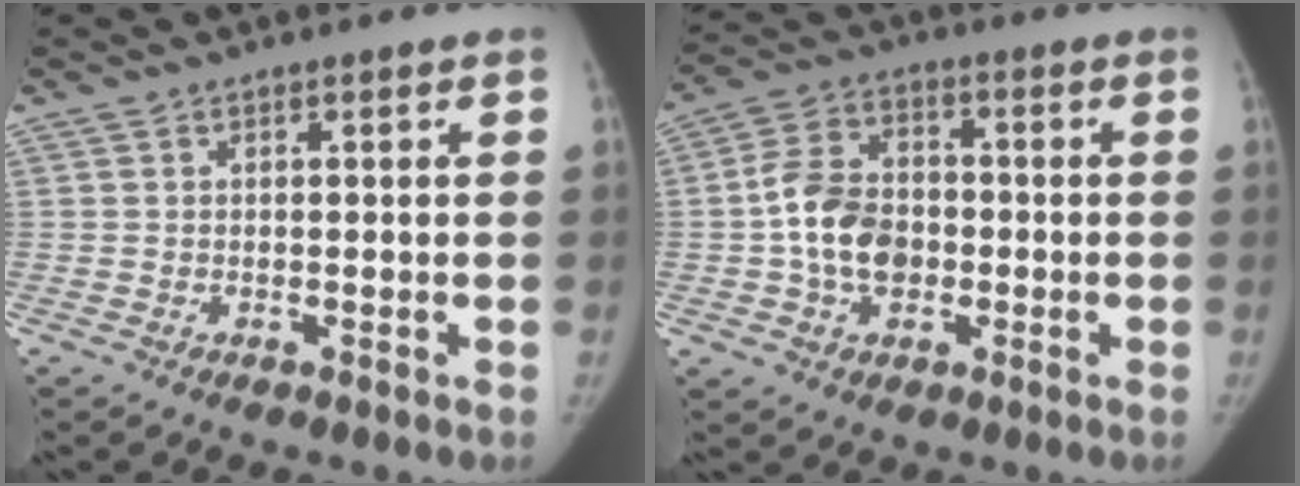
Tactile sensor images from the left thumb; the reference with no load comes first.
{"total": 11.1, "force": [-1.5, 8.0, 7.6], "torque": [-0.118, 0.021, -0.033]}